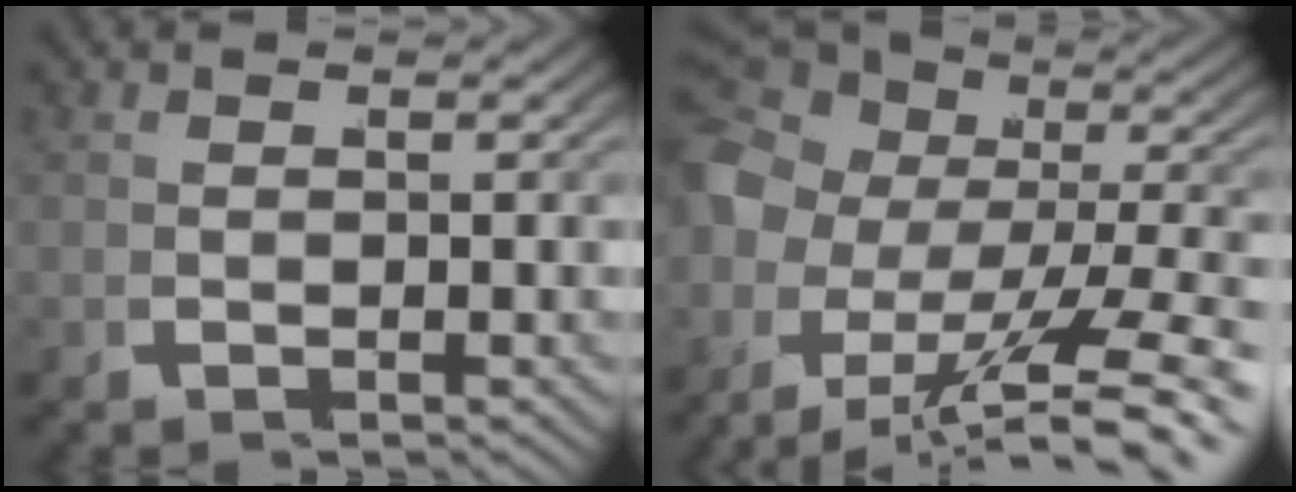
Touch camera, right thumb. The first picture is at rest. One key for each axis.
{"total": 9.3, "fx": -1.6, "fy": 6.2, "fz": 6.8, "tx": -0.119, "ty": -0.020, "tz": -0.018}